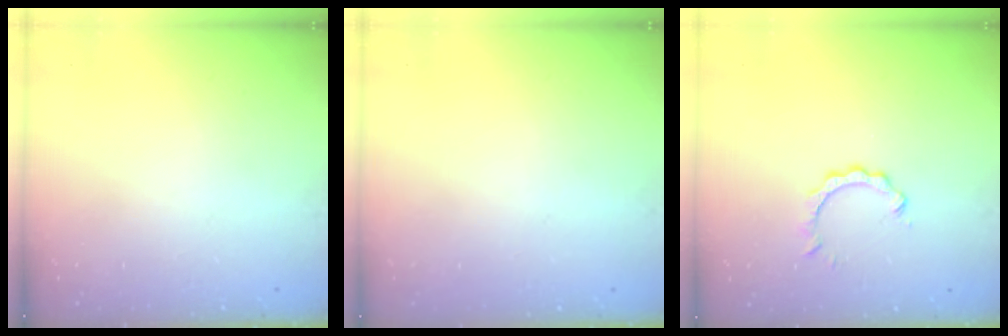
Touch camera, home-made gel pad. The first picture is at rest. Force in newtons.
{"total": 1.4, "press": 1.4, "slide": 0.1}
{"total": 2.3, "press": 2.3, "slide": 0.2}